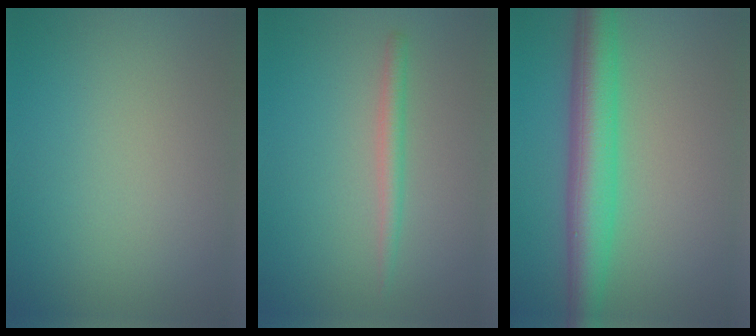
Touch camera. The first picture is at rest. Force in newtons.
{"total": 1.8, "press": 1.8, "slide": 0.1}
{"total": 6.7, "press": 6.7, "slide": 0.0}